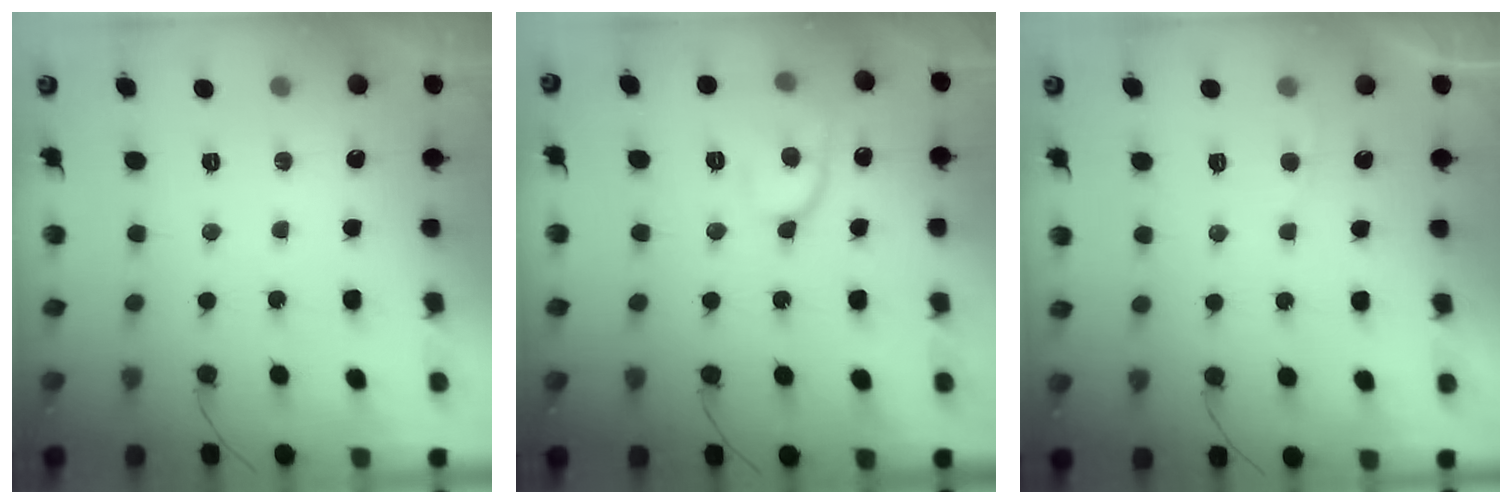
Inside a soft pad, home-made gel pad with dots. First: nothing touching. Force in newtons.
{"total": 12.7, "press": 12.7, "slide": 1.2}
{"total": 2.0, "press": 2.0, "slide": 0.2}